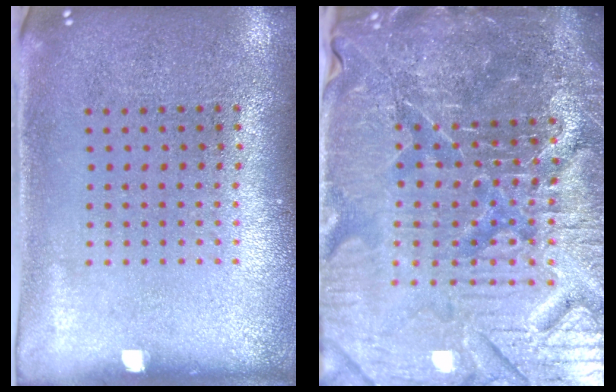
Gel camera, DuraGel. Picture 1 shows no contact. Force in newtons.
{"total": 6.7, "press": 6.0, "slide": 2.9}